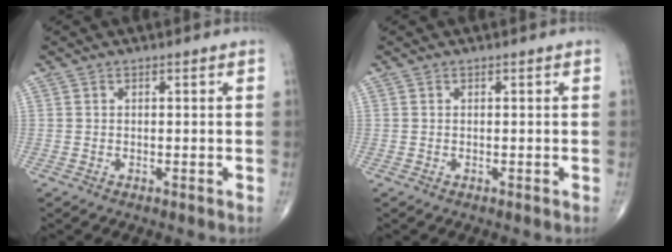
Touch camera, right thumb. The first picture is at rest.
{"total": 0.0}